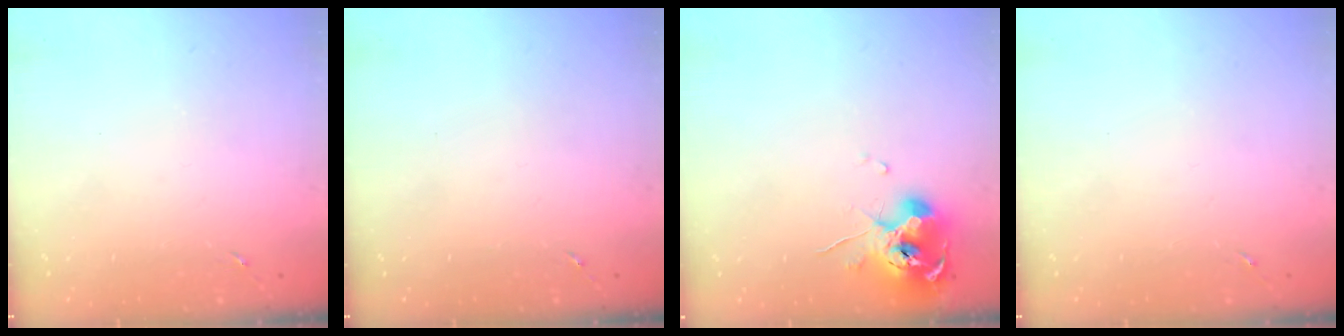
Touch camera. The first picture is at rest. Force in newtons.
{"total": 0.0}
{"total": 10.3, "press": 10.2, "slide": 1.5}
{"total": 0.0}